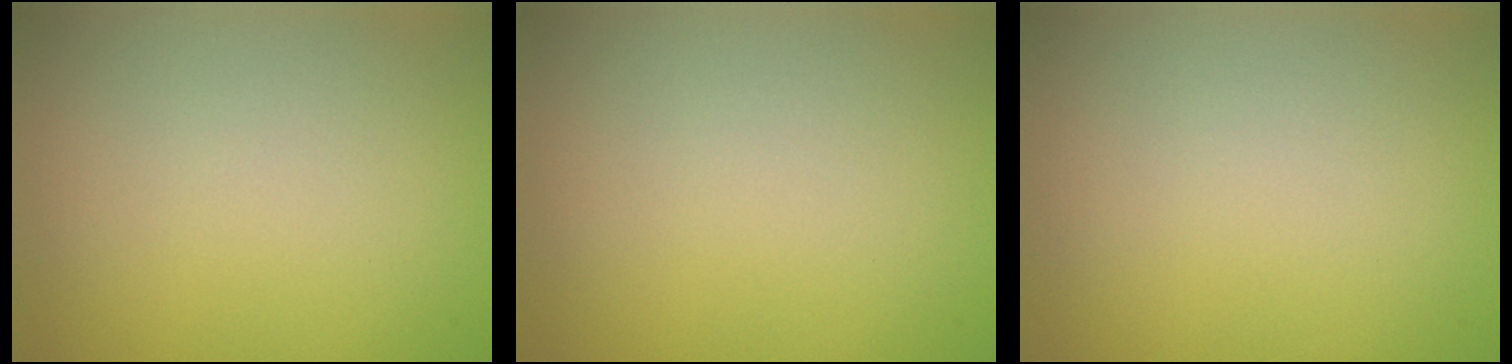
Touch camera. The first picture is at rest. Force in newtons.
{"total": 0.0}
{"total": 0.0}